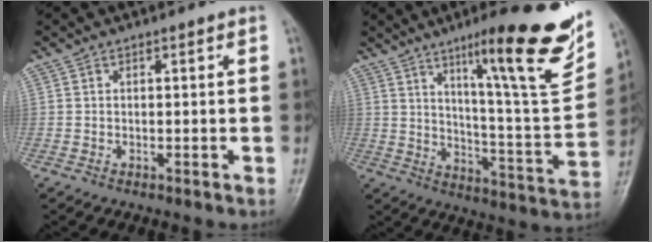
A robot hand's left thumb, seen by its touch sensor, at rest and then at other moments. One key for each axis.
{"total": 23.2, "fx": 12.8, "fy": 3.8, "fz": 19.0, "tx": -0.240, "ty": -0.053, "tz": 0.192}